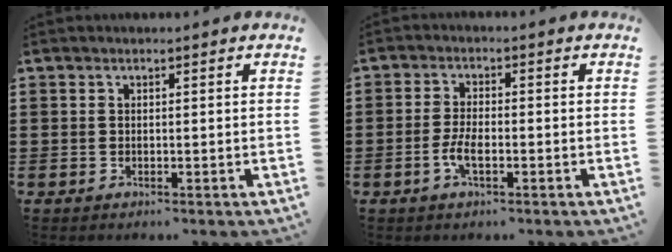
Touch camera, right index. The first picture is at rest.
{"total": 3.4, "force": [-1.3, 1.0, 3.0], "torque": [-0.067, -0.004, -0.027]}